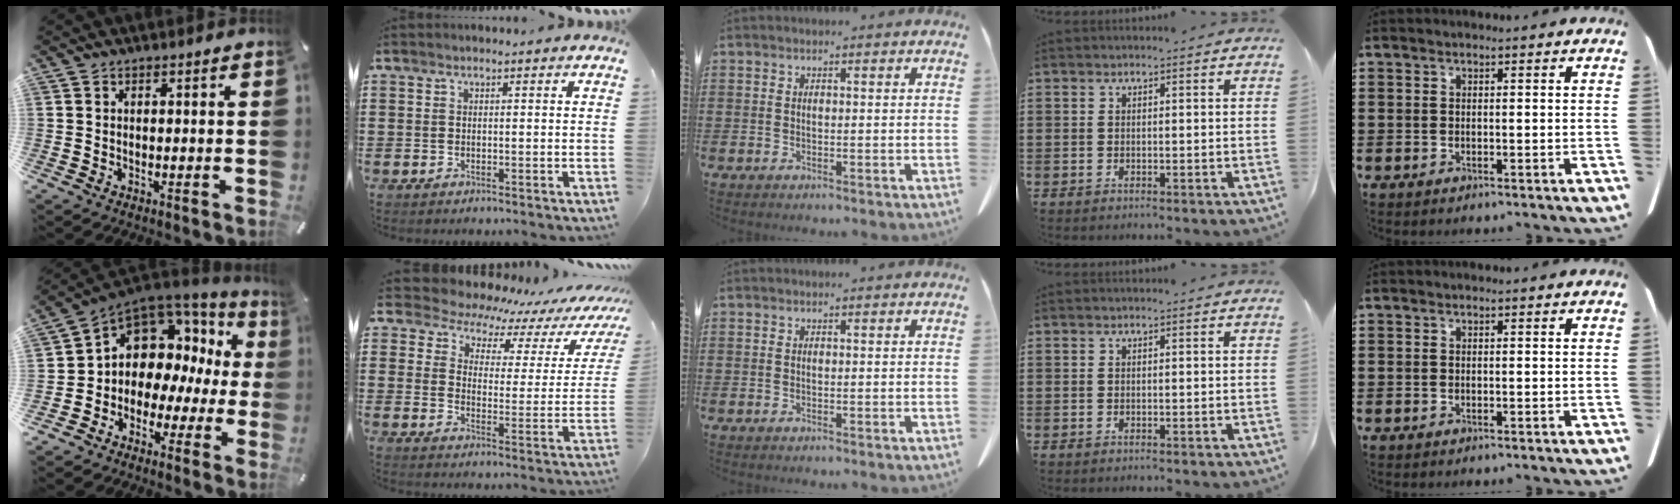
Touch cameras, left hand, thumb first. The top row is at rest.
{"thumb": {"total": 8.8, "force": [3.3, 7.6, 3.0], "torque": [-0.061, -0.038, 0.062]}, "index": {"total": 5.4, "force": [5.1, 1.6, 0.7], "torque": [-0.040, -0.045, 0.083]}}